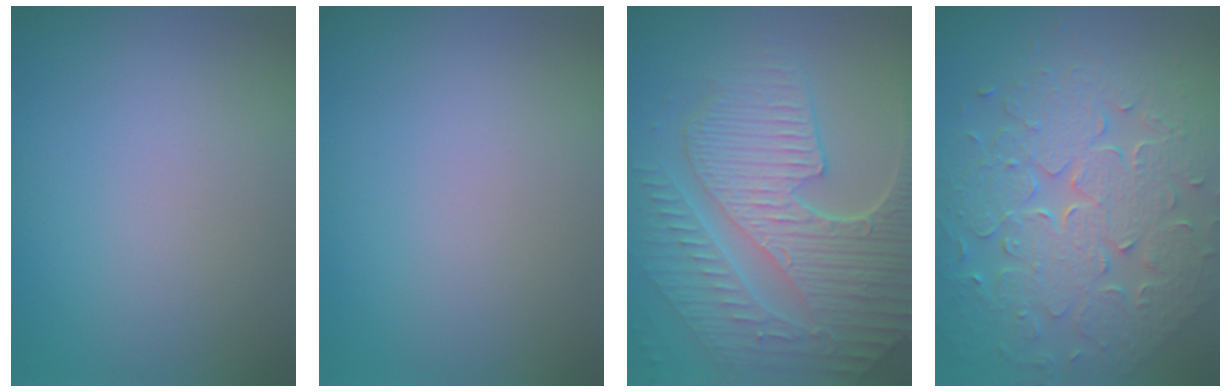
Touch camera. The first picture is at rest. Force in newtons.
{"total": 0.0}
{"total": 9.3, "press": 6.3, "slide": 6.9}
{"total": 8.7, "press": 6.3, "slide": 6.1}